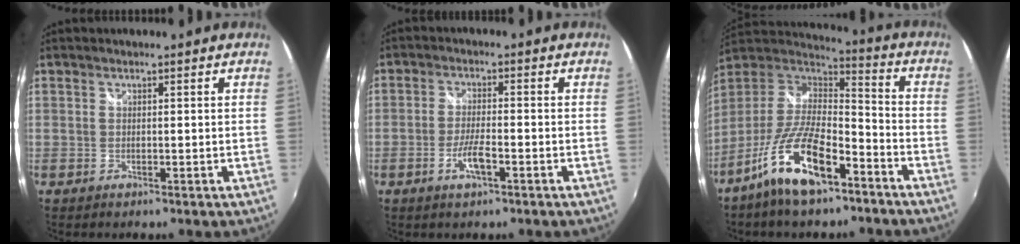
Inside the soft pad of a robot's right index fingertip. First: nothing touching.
{"total": 4.5, "force": [-2.2, 1.0, 3.9], "torque": [-0.083, -0.004, -0.041]}
{"total": 17.5, "force": [-10.7, 6.1, 12.4], "torque": [-0.250, -0.016, -0.197]}